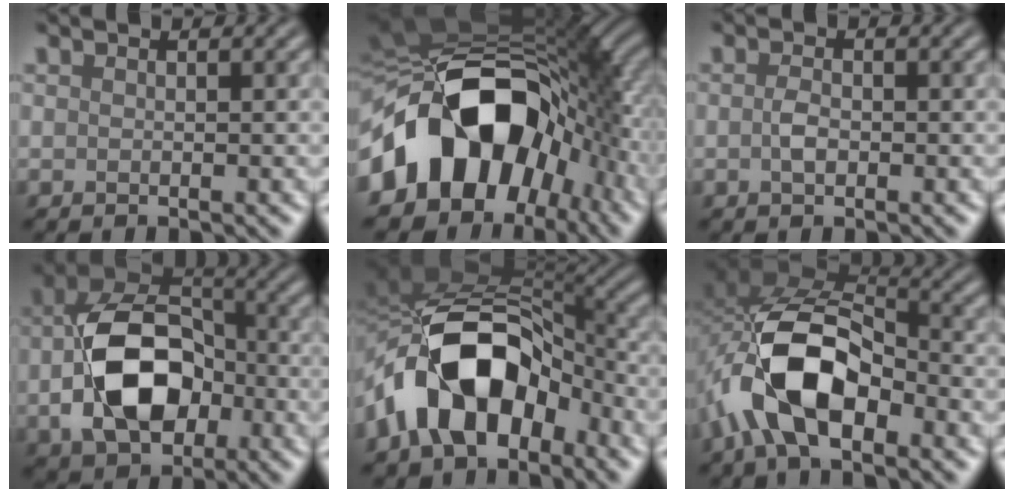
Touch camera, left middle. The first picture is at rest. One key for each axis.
{"total": 15.7, "fx": -4.2, "fy": 10.4, "fz": 11.1, "tx": -0.159, "ty": 0.005, "tz": -0.083}
{"total": 1.4, "fx": -0.3, "fy": 0.7, "fz": 1.1, "tx": -0.026, "ty": 0.006, "tz": -0.007}
{"total": 10.1, "fx": -2.1, "fy": 6.6, "fz": 7.4, "tx": -0.141, "ty": 0.010, "tz": -0.036}
{"total": 11.8, "fx": -4.2, "fy": 7.0, "fz": 8.4, "tx": -0.149, "ty": 0.008, "tz": -0.073}
{"total": 11.3, "fx": -4.2, "fy": 5.8, "fz": 8.8, "tx": -0.181, "ty": 0.008, "tz": -0.081}